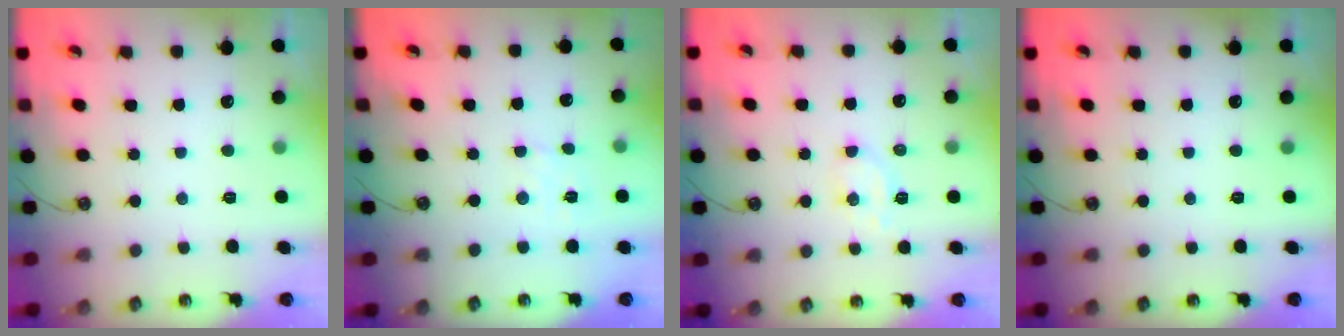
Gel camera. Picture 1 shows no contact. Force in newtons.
{"total": 2.5, "press": 2.5, "slide": 0.4}
{"total": 5.4, "press": 5.4, "slide": 0.8}
{"total": 0.0}